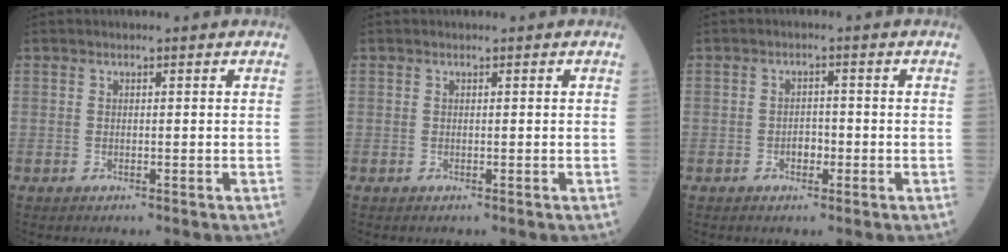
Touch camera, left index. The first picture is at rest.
{"total": 0.0}
{"total": 2.3, "force": [-1.4, 1.2, 1.3], "torque": [-0.018, 0.000, -0.023]}